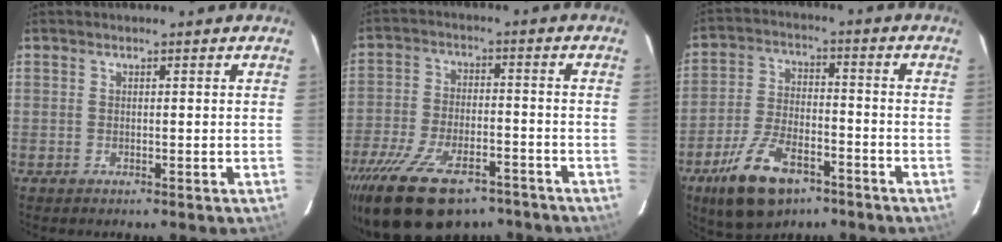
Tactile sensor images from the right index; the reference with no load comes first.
{"total": 20.2, "force": [-14.3, 8.9, 11.2], "torque": [-0.235, -0.035, -0.231]}
{"total": 13.9, "force": [-8.6, 6.5, 8.7], "torque": [-0.187, -0.012, -0.152]}